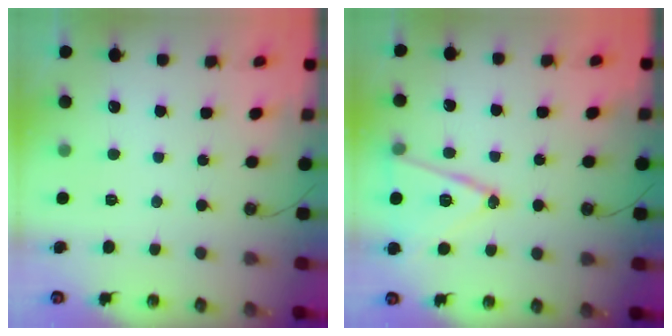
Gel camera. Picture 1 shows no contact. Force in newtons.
{"total": 14.2, "press": 13.8, "slide": 3.5}